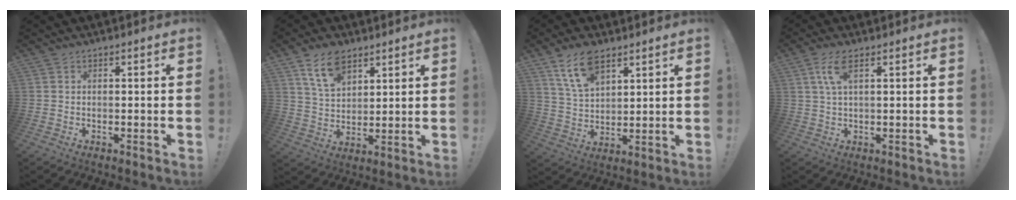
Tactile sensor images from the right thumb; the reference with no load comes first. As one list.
[{"total": 10.7, "force": [7.0, 5.8, 5.5], "torque": [-0.100, -0.026, 0.132]}, {"total": 10.9, "force": [7.2, 5.4, 6.1], "torque": [-0.116, -0.026, 0.137]}, {"total": 5.5, "force": [2.3, 1.6, 4.8], "torque": [-0.091, 0.002, 0.039]}]